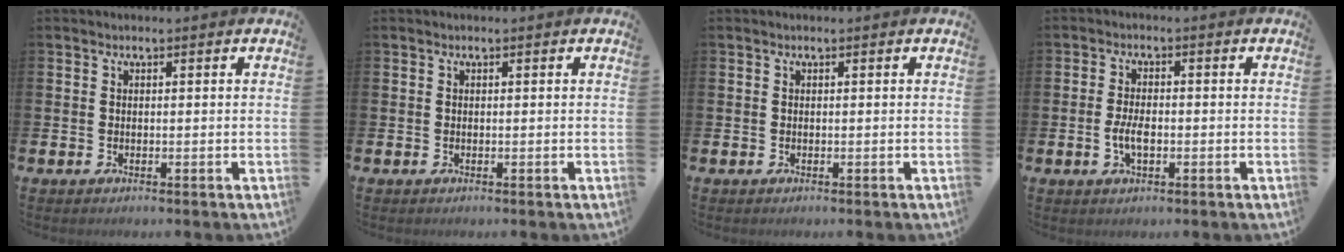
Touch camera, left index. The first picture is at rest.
{"total": 0.0}
{"total": 0.0}
{"total": 3.4, "force": [-0.6, 1.6, 3.0], "torque": [-0.049, -0.005, -0.016]}